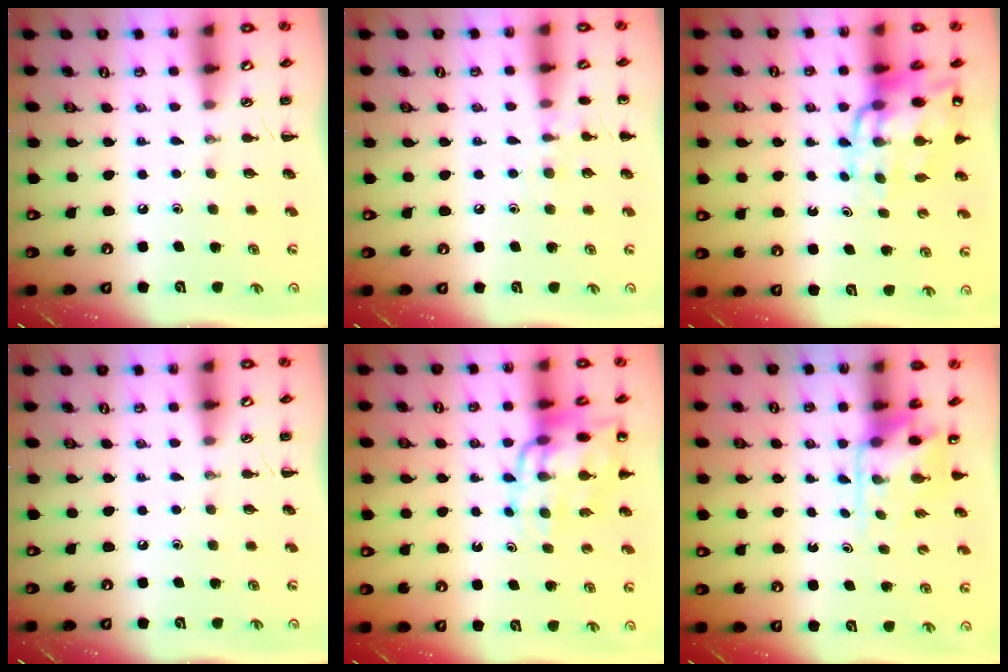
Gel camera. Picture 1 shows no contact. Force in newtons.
{"total": 7.5, "press": 7.2, "slide": 1.9}
{"total": 14.1, "press": 13.6, "slide": 3.7}
{"total": 0.0}
{"total": 13.6, "press": 13.2, "slide": 3.2}
{"total": 4.2, "press": 4.2, "slide": 0.6}